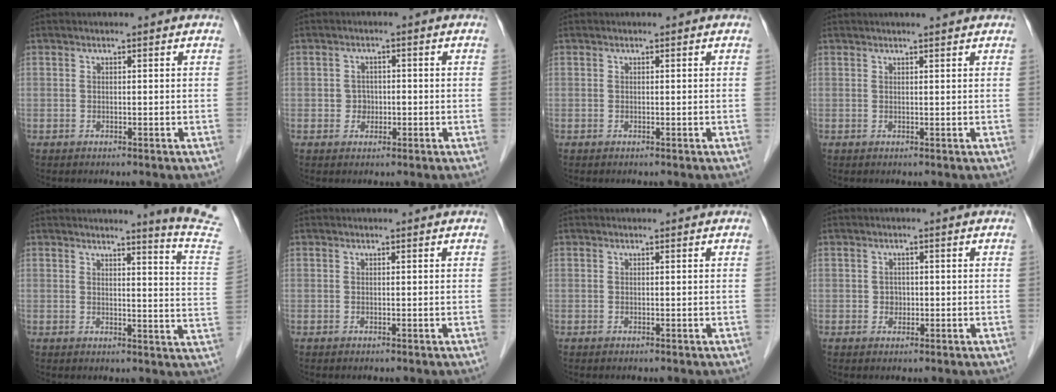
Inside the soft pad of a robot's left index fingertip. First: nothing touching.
{"total": 2.1, "force": [-0.5, 1.9, 0.7], "torque": [-0.009, 0.006, -0.006]}
{"total": 0.0}
{"total": 2.9, "force": [2.6, 0.0, 1.3], "torque": [-0.016, 0.016, 0.034]}
{"total": 9.9, "force": [9.3, -2.3, 2.6], "torque": [-0.030, -0.098, 0.085]}
{"total": 0.0}
{"total": 0.0}
{"total": 1.4, "force": [-0.2, 1.3, 0.5], "torque": [-0.009, 0.003, -0.001]}